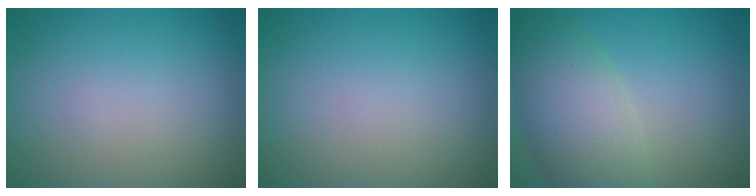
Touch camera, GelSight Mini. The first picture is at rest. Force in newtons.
{"total": 0.0}
{"total": 6.3, "press": 6.2, "slide": 0.5}